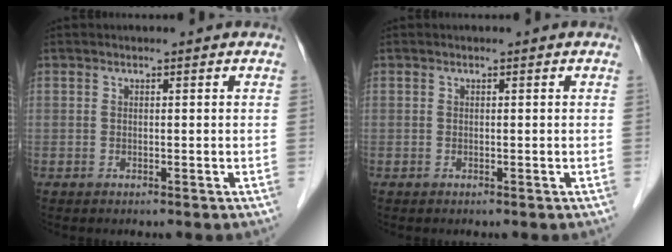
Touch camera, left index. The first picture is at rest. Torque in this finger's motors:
{"motor_torque": [0.00, 0.00, 0.00, 0.00]}